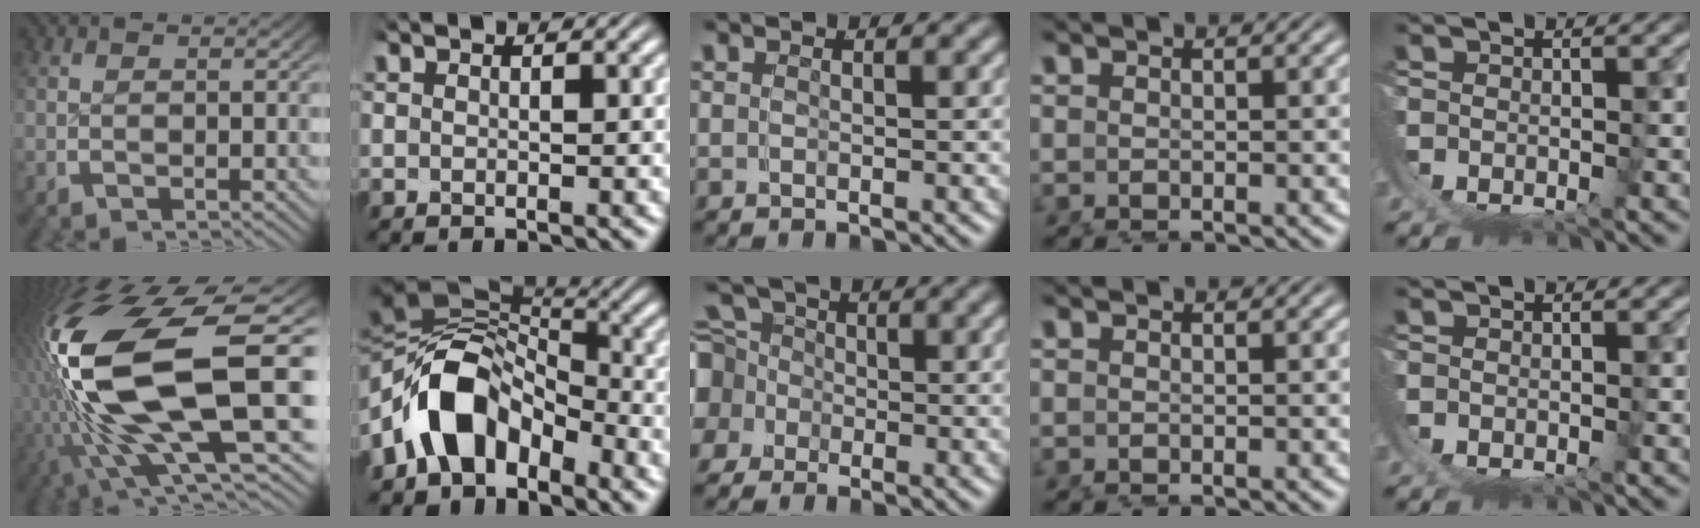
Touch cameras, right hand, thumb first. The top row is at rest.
{"thumb": {"total": 21.7, "force": [-1.1, 11.4, 18.4], "torque": [-0.386, -0.049, 0.016]}, "index": {"total": 10.3, "force": [-0.8, 7.3, 7.2], "torque": [-0.161, -0.005, -0.018]}, "middle": {"total": 6.0, "force": [-0.8, 5.5, 2.3], "torque": [-0.040, -0.015, -0.013]}}